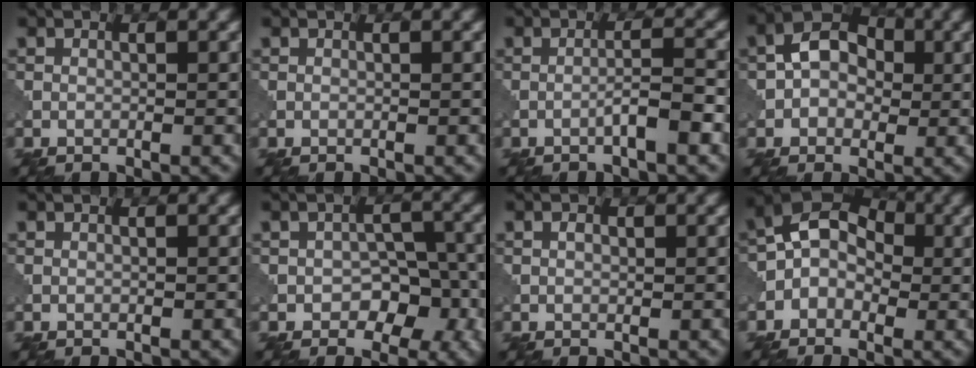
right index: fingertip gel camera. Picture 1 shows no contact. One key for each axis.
{"total": 0.0}
{"total": 2.6, "fx": -1.2, "fy": 0.1, "fz": 2.3, "tx": -0.037, "ty": 0.011, "tz": -0.025}
{"total": 5.1, "fx": 0.4, "fy": 3.8, "fz": 3.3, "tx": -0.045, "ty": 0.014, "tz": -0.008}
{"total": 0.0}
{"total": 5.6, "fx": -1.9, "fy": 3.9, "fz": 3.5, "tx": -0.030, "ty": -0.005, "tz": -0.027}
{"total": 0.8, "fx": 0.2, "fy": 0.6, "fz": 0.5, "tx": -0.010, "ty": 0.001, "tz": 0.002}
{"total": 5.6, "fx": -0.3, "fy": 4.4, "fz": 3.5, "tx": -0.032, "ty": 0.032, "tz": -0.028}